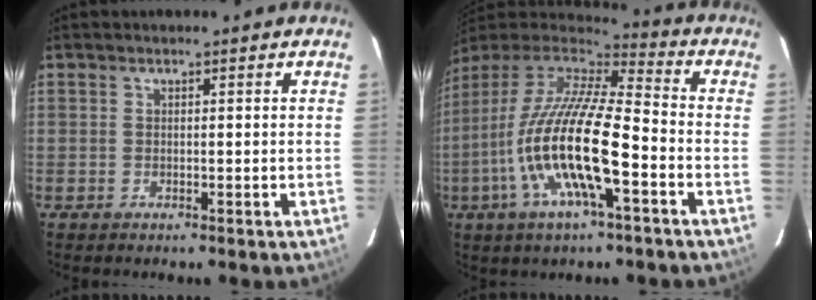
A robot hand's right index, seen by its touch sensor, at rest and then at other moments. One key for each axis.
{"total": 20.1, "fx": -6.7, "fy": 4.4, "fz": 18.4, "tx": -0.346, "ty": -0.030, "tz": -0.135}